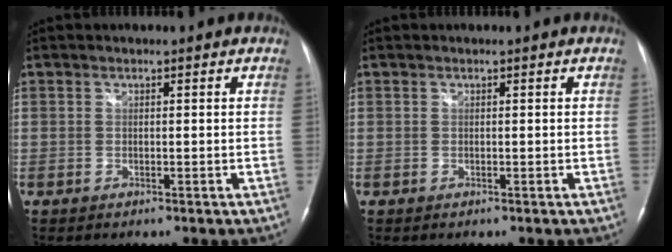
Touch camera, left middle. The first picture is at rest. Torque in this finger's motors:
{"motor_torque": [0.01, -0.07, -0.08, -0.01]}